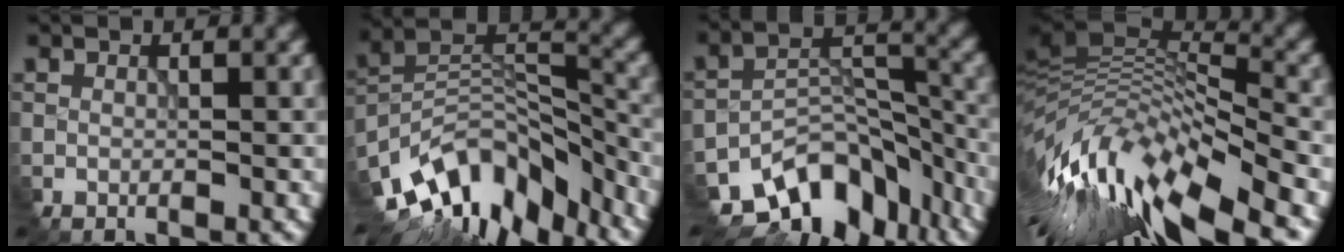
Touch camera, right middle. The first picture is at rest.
{"total": 12.1, "force": [-8.9, 5.5, 5.9], "torque": [-0.113, 0.014, -0.162]}
{"total": 9.0, "force": [-6.6, 4.9, 3.6], "torque": [-0.048, -0.005, -0.104]}
{"total": 13.9, "force": [-6.1, 4.7, 11.6], "torque": [-0.227, 0.024, -0.101]}